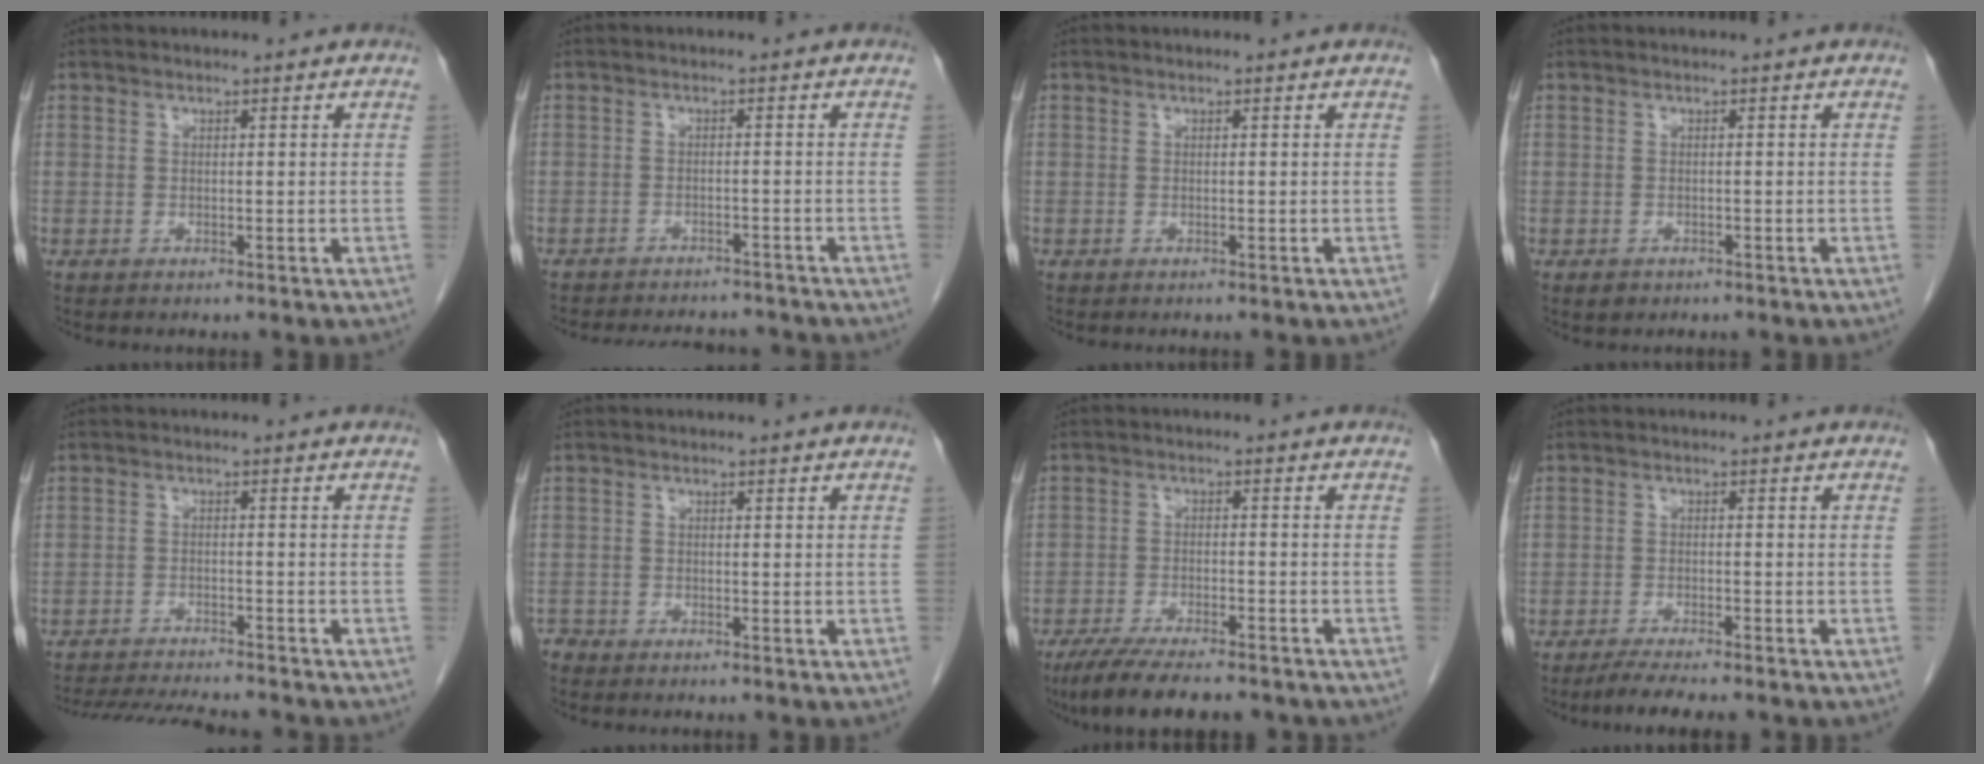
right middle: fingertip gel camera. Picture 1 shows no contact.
{"total": 11.3, "force": [-10.4, 3.0, 3.3], "torque": [-0.060, 0.006, -0.127]}
{"total": 0.0}
{"total": 1.3, "force": [-0.8, 1.0, 0.4], "torque": [-0.009, 0.002, -0.005]}
{"total": 12.5, "force": [-11.5, 0.8, 4.7], "torque": [-0.073, -0.016, -0.167]}
{"total": 1.3, "force": [-1.2, 0.4, -0.2], "torque": [0.002, -0.001, -0.024]}
{"total": 12.6, "force": [-10.4, 2.7, 6.6], "torque": [-0.105, -0.018, -0.158]}
{"total": 5.3, "force": [-4.5, 0.4, 2.9], "torque": [-0.048, -0.013, -0.072]}